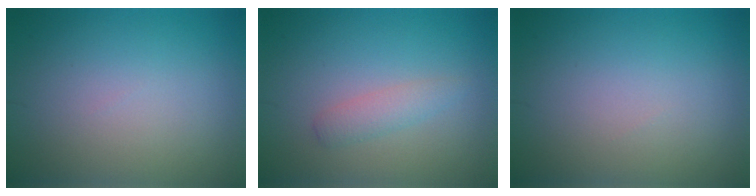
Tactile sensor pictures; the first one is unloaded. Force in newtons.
{"total": 1.7, "press": 1.7, "slide": 0.1}
{"total": 0.0}